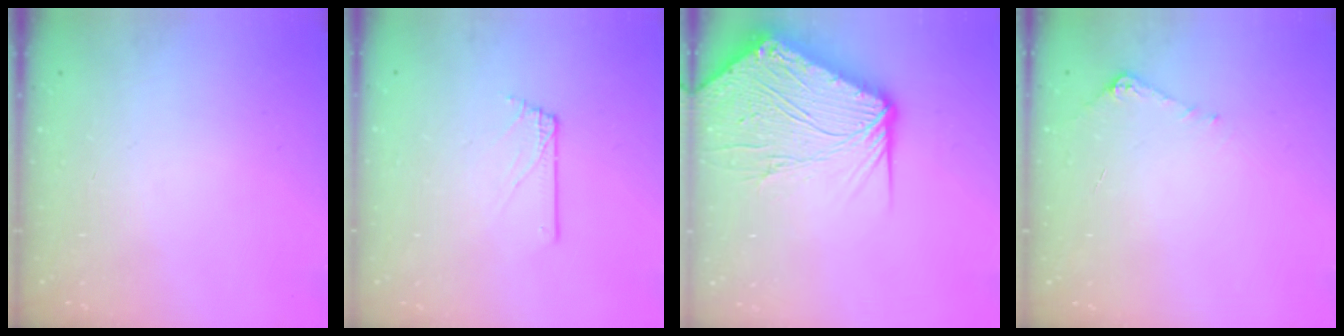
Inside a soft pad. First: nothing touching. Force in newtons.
{"total": 1.6, "press": 1.6, "slide": 0.2}
{"total": 17.4, "press": 17.2, "slide": 2.1}
{"total": 5.1, "press": 5.0, "slide": 0.7}